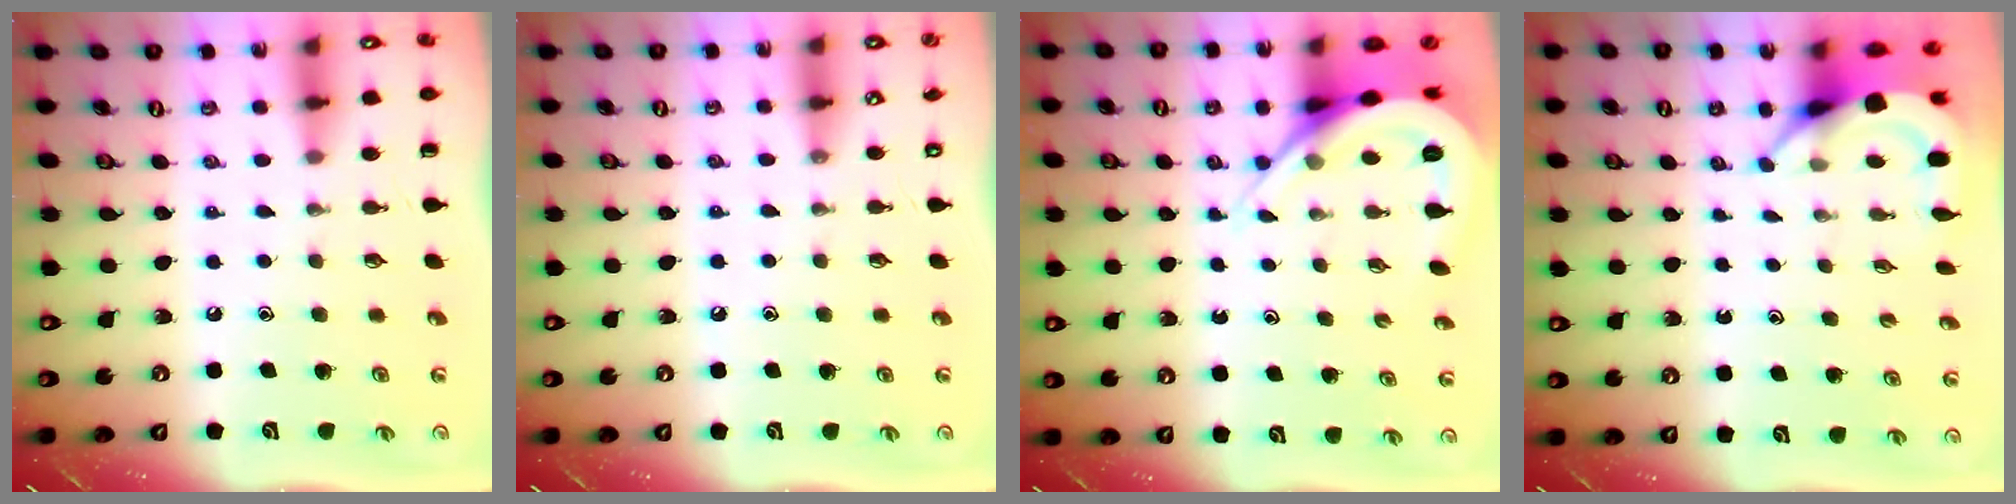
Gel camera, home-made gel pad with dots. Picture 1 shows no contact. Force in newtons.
{"total": 4.1, "press": 4.1, "slide": 0.6}
{"total": 8.2, "press": 8.2, "slide": 0.8}
{"total": 4.0, "press": 4.0, "slide": 0.2}